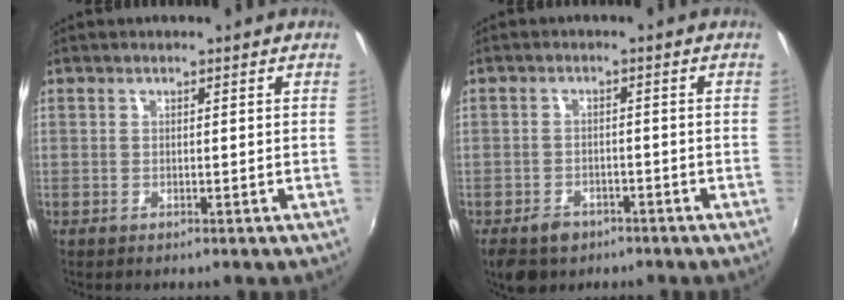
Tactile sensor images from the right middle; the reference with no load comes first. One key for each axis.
{"total": 6.4, "fx": -4.3, "fy": 4.1, "fz": 2.4, "tx": -0.064, "ty": -0.002, "tz": -0.063}